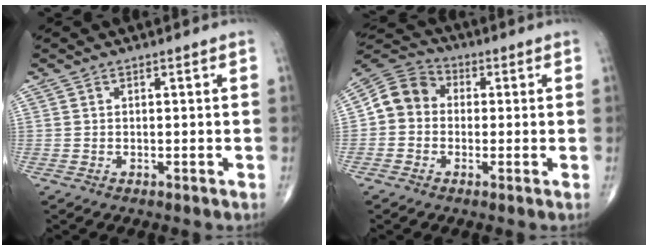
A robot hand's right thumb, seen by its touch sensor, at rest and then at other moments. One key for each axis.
{"total": 8.4, "fx": -0.3, "fy": 7.3, "fz": 4.0, "tx": -0.057, "ty": 0.029, "tz": -0.021}